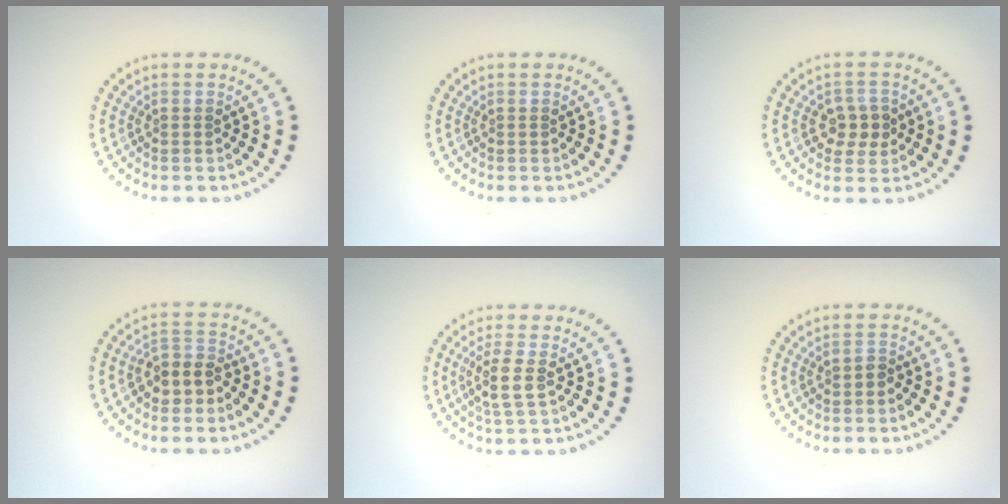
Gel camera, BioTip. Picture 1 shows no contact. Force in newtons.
{"total": 0.0}
{"total": 2.6, "press": 2.5, "slide": 0.5}
{"total": 3.0, "press": 2.6, "slide": 1.4}
{"total": 2.4, "press": 2.0, "slide": 1.3}
{"total": 0.8, "press": 0.7, "slide": 0.4}